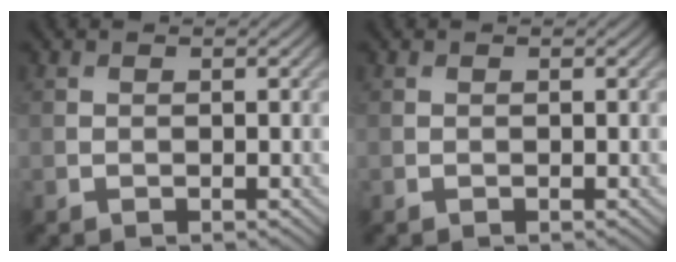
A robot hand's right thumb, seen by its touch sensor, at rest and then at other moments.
{"total": 0.0}